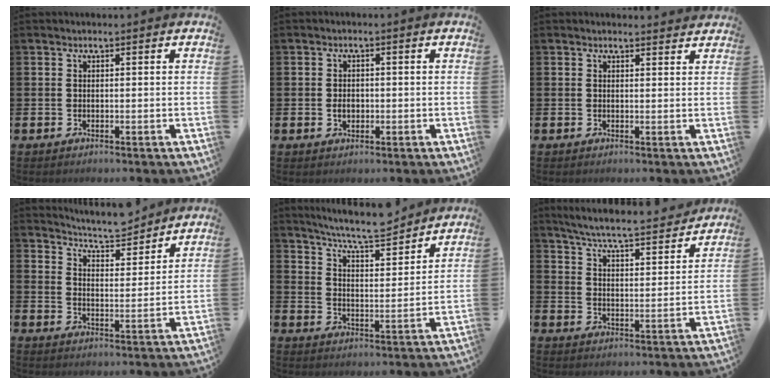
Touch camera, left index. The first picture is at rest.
{"total": 1.9, "force": [-0.2, 1.4, 1.2], "torque": [-0.013, 0.003, -0.008]}
{"total": 1.5, "force": [1.5, 0.2, 0.0], "torque": [0.009, -0.007, 0.025]}
{"total": 6.2, "force": [6.1, 0.6, 0.7], "torque": [-0.035, -0.042, 0.108]}
{"total": 7.7, "force": [7.4, 0.4, 2.2], "torque": [-0.066, -0.048, 0.129]}
{"total": 6.5, "force": [6.1, 0.2, 2.1], "torque": [-0.067, -0.046, 0.103]}